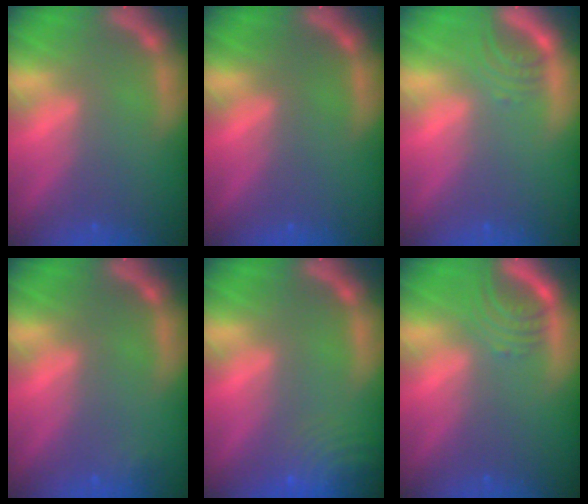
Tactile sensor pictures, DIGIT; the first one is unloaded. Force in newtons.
{"total": 0.0}
{"total": 2.5}
{"total": 0.9}
{"total": 8.0}
{"total": 3.5}